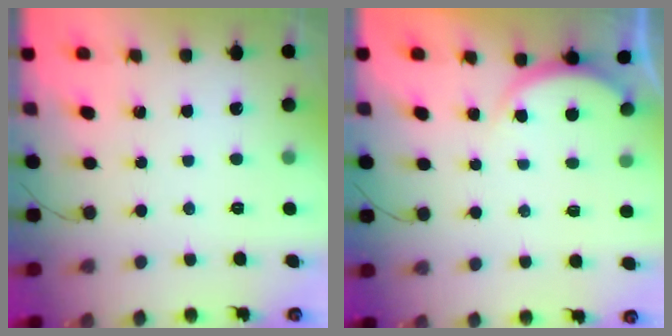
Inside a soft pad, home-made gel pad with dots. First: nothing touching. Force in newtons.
{"total": 3.0, "press": 2.9, "slide": 0.5}